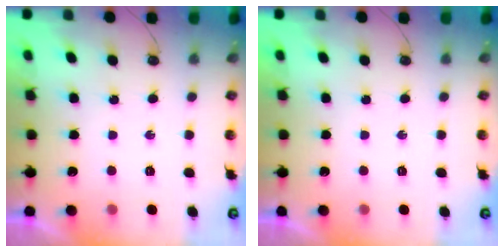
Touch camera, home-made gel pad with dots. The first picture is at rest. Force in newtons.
{"total": 0.0}